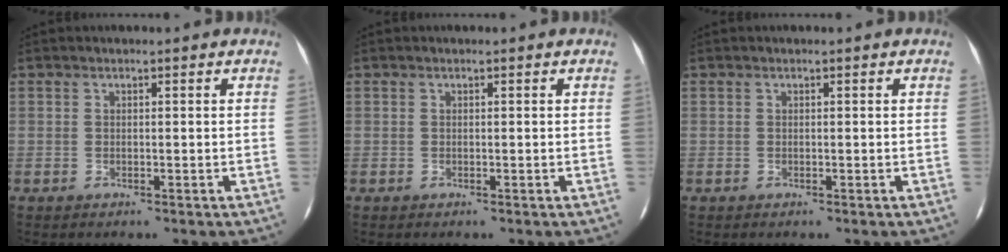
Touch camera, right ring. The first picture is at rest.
{"total": 0.0}
{"total": 0.0}